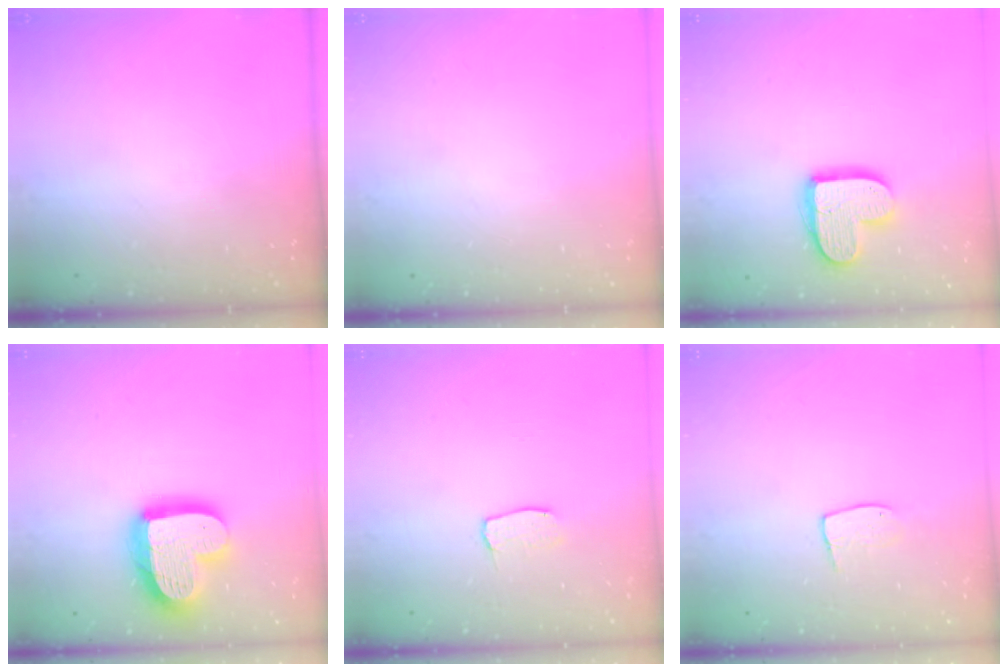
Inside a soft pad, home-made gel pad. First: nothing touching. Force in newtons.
{"total": 0.0}
{"total": 13.8, "press": 13.8, "slide": 0.9}
{"total": 19.1, "press": 19.0, "slide": 2.0}
{"total": 3.7, "press": 3.7, "slide": 0.3}
{"total": 5.9, "press": 5.9, "slide": 0.4}